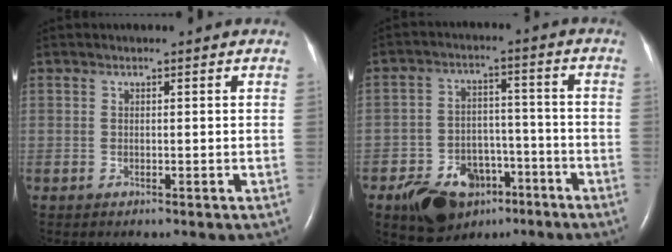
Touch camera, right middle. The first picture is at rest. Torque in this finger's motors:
{"motor_torque": [0.19, -0.19, 0.08, 0.09]}